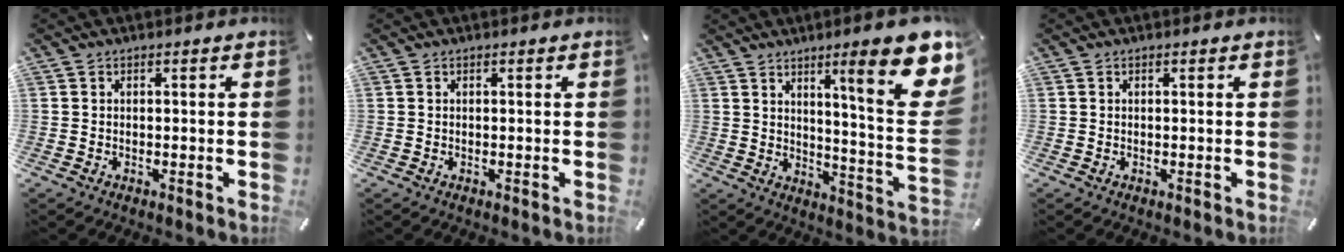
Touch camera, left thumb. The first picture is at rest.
{"total": 0.0}
{"total": 19.1, "force": [9.7, 3.5, 16.0], "torque": [-0.229, -0.067, 0.140]}
{"total": 0.0}